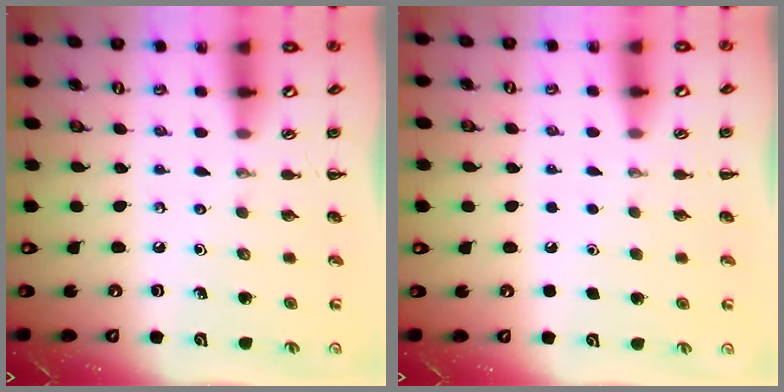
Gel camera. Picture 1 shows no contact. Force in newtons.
{"total": 1.7, "press": 1.7, "slide": 0.1}